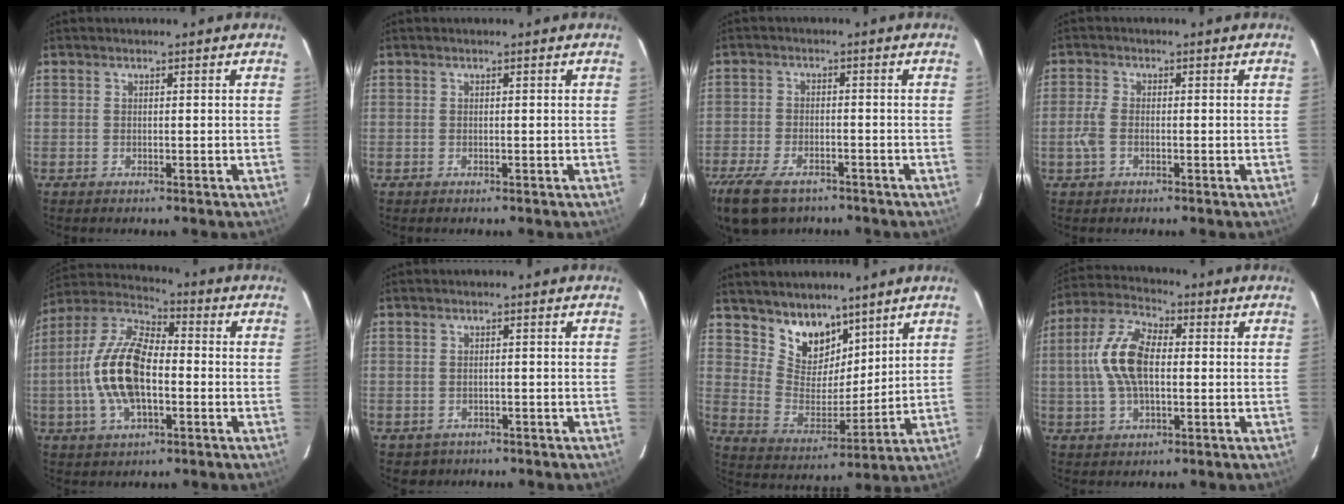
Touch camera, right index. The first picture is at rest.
{"total": 0.0}
{"total": 12.9, "force": [-9.1, 6.2, 6.8], "torque": [-0.180, -0.034, -0.162]}
{"total": 3.5, "force": [-1.0, 2.0, 2.7], "torque": [-0.066, 0.002, -0.021]}
{"total": 15.8, "force": [-2.4, 7.6, 13.7], "torque": [-0.285, 0.009, -0.050]}
{"total": 2.1, "force": [-1.0, 1.8, 0.4], "torque": [-0.013, 0.001, -0.006]}
{"total": 11.0, "force": [7.9, 6.3, 4.1], "torque": [-0.078, -0.003, 0.155]}
{"total": 11.6, "force": [0.2, 5.8, 10.1], "torque": [-0.213, 0.018, 0.001]}